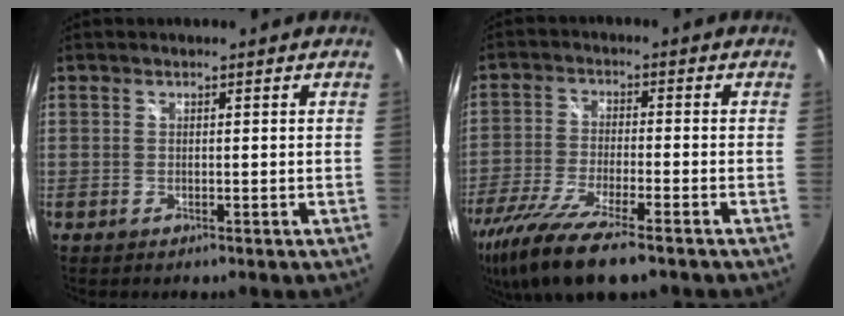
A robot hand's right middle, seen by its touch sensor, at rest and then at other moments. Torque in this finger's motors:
{"motor_torque": [1.15, -0.99, 0.26, 0.10]}